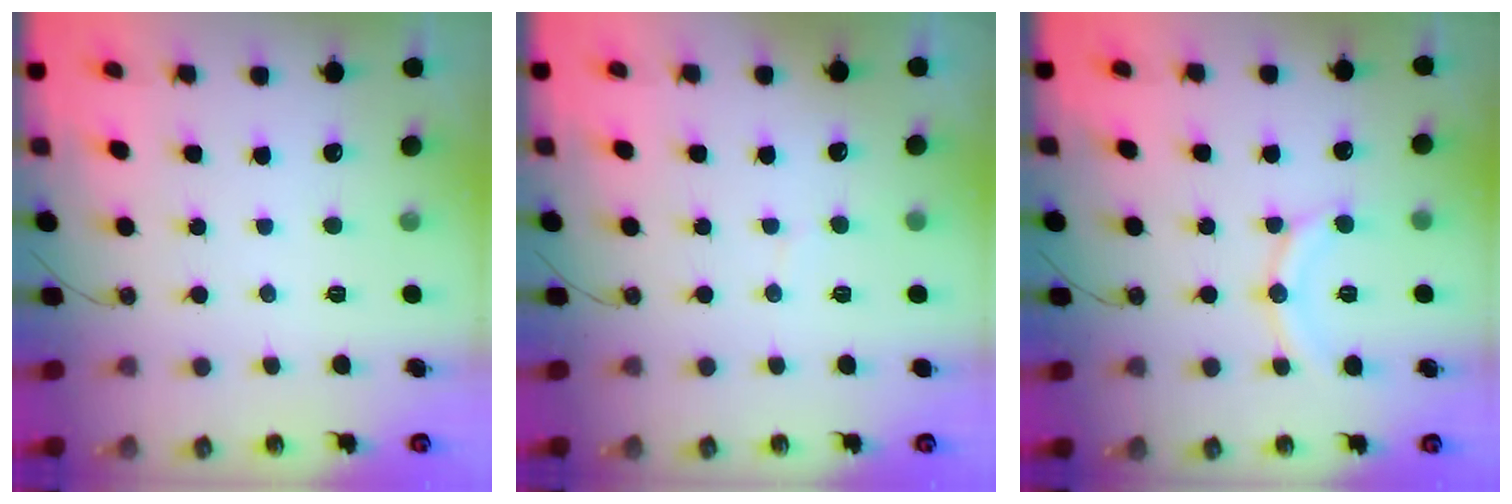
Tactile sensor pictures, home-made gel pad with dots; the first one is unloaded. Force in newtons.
{"total": 2.9, "press": 2.9, "slide": 0.3}
{"total": 11.9, "press": 11.8, "slide": 1.1}